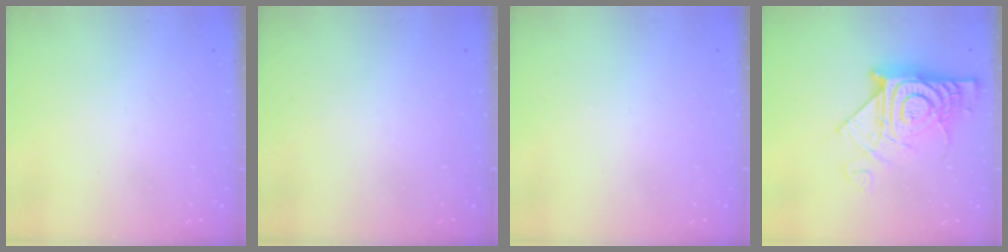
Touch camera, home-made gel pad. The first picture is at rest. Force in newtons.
{"total": 0.0}
{"total": 1.8, "press": 1.8, "slide": 0.4}
{"total": 15.9, "press": 15.7, "slide": 1.9}